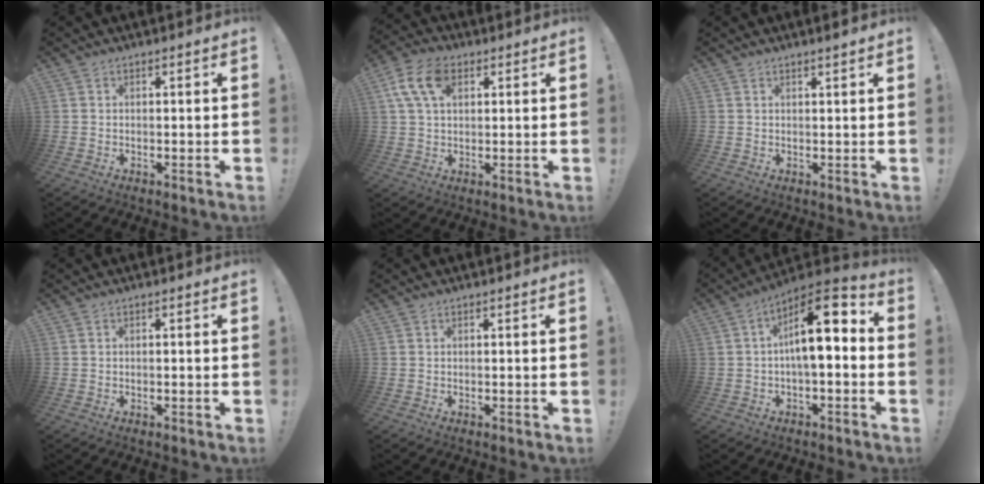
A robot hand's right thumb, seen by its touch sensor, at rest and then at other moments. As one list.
[{"total": 10.9, "force": [3.9, 6.9, 7.5], "torque": [-0.143, 0.007, 0.077]}, {"total": 1.4, "force": [1.1, 0.0, 0.8], "torque": [-0.008, -0.003, 0.019]}, {"total": 0.0}, {"total": 0.0}, {"total": 14.0, "force": [1.6, 5.0, 13.0], "torque": [-0.206, -0.008, 0.019]}]